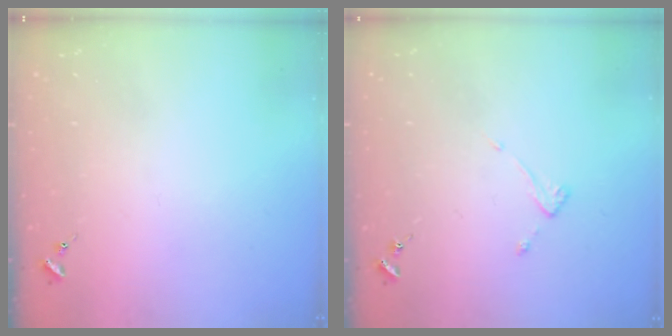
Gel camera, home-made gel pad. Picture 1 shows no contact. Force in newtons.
{"total": 3.5, "press": 3.5, "slide": 0.3}